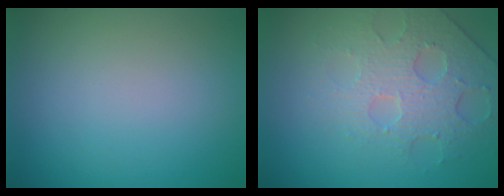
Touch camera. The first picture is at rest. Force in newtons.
{"total": 3.8, "press": 3.6, "slide": 1.1}